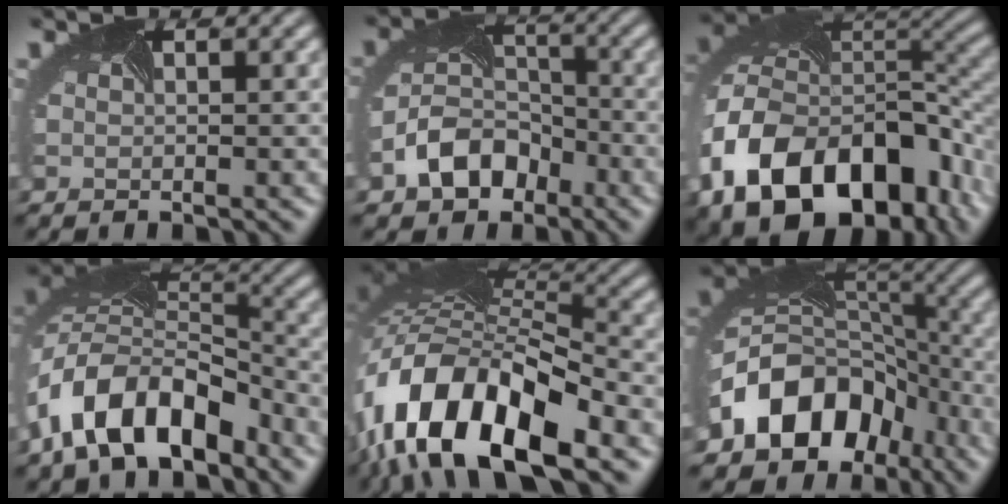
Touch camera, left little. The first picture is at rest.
{"total": 5.4, "force": [-2.9, 4.0, 2.1], "torque": [-0.040, 0.004, -0.062]}
{"total": 15.8, "force": [-5.9, 10.9, 9.9], "torque": [-0.202, -0.028, -0.082]}
{"total": 9.8, "force": [-5.2, 5.3, 6.3], "torque": [-0.114, 0.015, -0.105]}
{"total": 15.1, "force": [-5.4, 7.5, 11.9], "torque": [-0.230, 0.017, -0.103]}
{"total": 10.2, "force": [-4.5, 8.1, 4.4], "torque": [-0.089, 0.009, -0.087]}